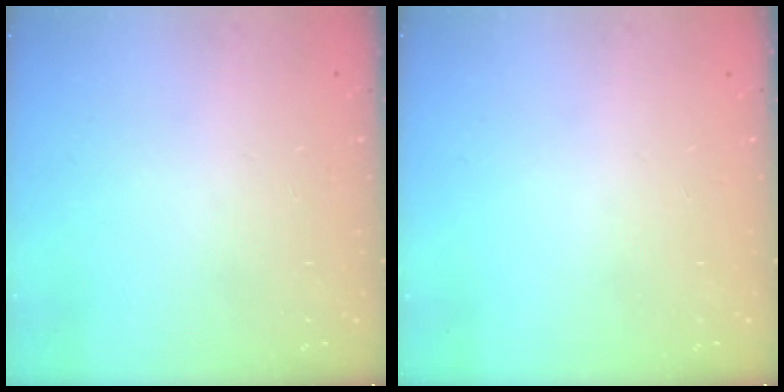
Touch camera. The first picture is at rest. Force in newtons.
{"total": 0.0}